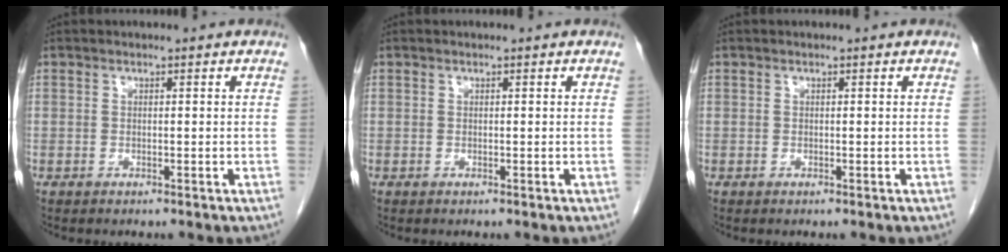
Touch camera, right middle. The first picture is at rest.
{"total": 0.0}
{"total": 0.0}